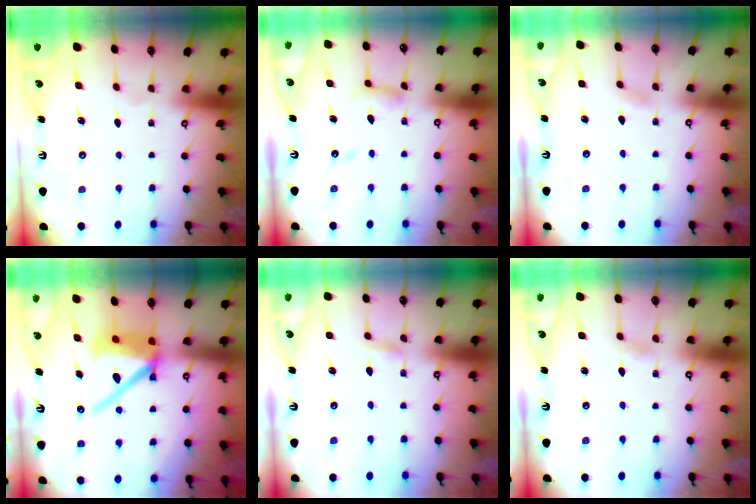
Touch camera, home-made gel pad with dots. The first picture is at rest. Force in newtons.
{"total": 10.0, "press": 10.0, "slide": 0.8}
{"total": 3.8, "press": 3.8, "slide": 0.4}
{"total": 11.8, "press": 11.7, "slide": 1.5}
{"total": 1.7, "press": 1.7, "slide": 0.1}
{"total": 1.0, "press": 1.0, "slide": 0.1}